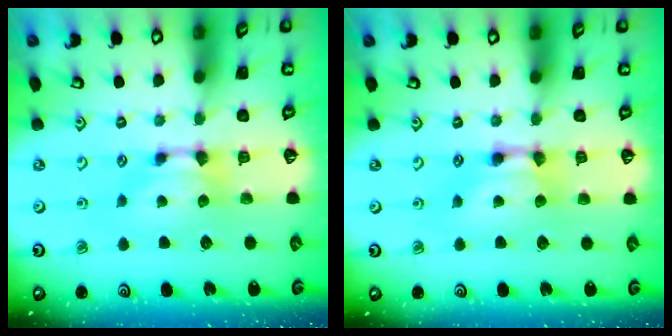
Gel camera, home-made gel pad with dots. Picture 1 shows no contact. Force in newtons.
{"total": 1.6, "press": 1.4, "slide": 0.6}